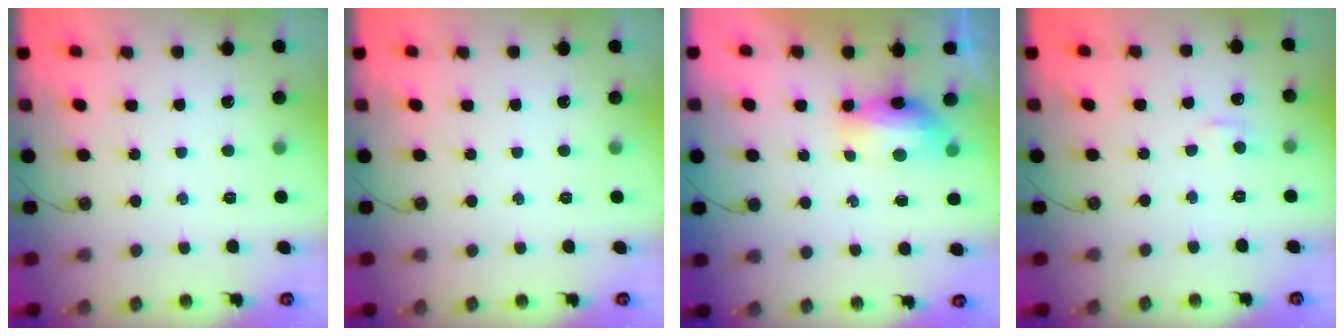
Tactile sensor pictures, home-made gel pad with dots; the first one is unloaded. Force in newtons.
{"total": 0.0}
{"total": 14.8, "press": 10.0, "slide": 10.8}
{"total": 3.4, "press": 3.4, "slide": 0.5}